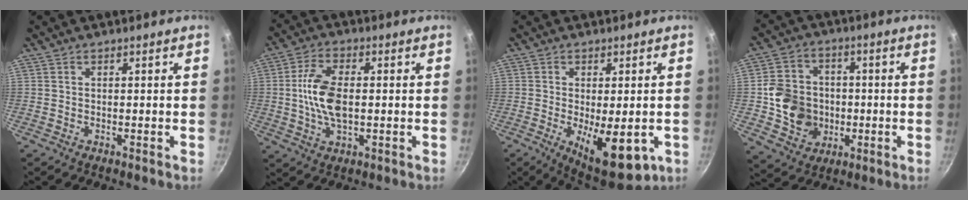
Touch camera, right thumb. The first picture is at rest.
{"total": 10.1, "force": [0.0, 5.3, 8.6], "torque": [-0.172, 0.003, 0.001]}
{"total": 12.5, "force": [-3.7, 5.1, 10.8], "torque": [-0.149, -0.015, -0.038]}
{"total": 12.7, "force": [-1.3, 10.8, 6.4], "torque": [-0.080, 0.009, -0.019]}